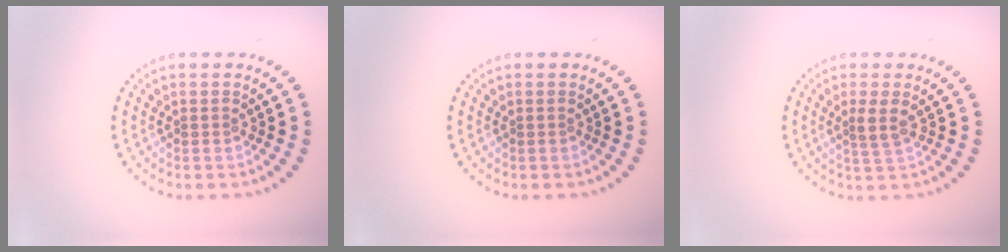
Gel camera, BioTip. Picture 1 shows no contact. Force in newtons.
{"total": 0.0}
{"total": 1.8, "press": 1.4, "slide": 1.2}